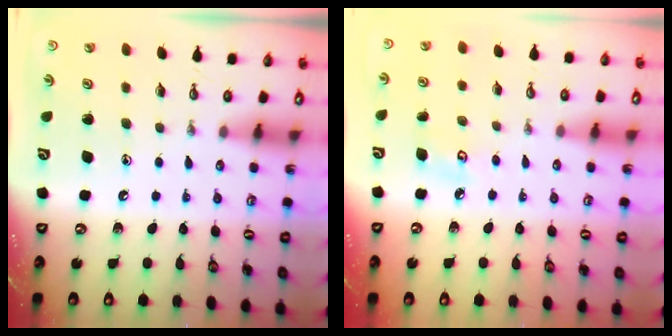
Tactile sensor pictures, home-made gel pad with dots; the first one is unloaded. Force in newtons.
{"total": 4.9, "press": 4.9, "slide": 0.4}